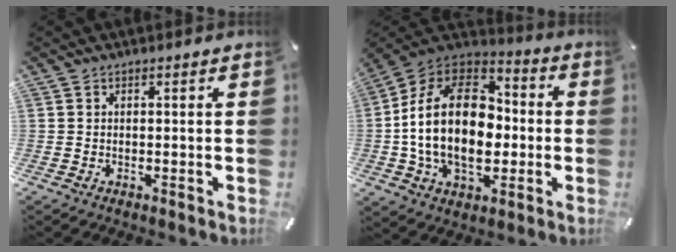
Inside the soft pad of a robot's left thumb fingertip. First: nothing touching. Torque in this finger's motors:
{"motor_torque": [2.45, 2.56, 2.77, 0.00, 0.41]}